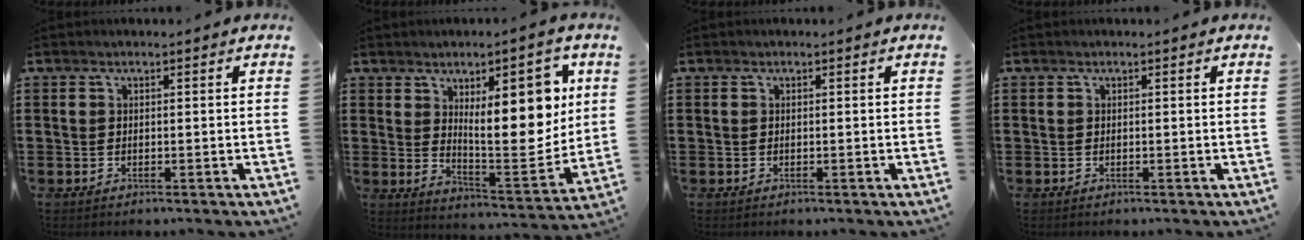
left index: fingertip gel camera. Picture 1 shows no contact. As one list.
[{"total": 12.7, "force": [5.0, 4.3, 10.8], "torque": [-0.152, -0.024, 0.079]}, {"total": 0.0}, {"total": 0.0}]